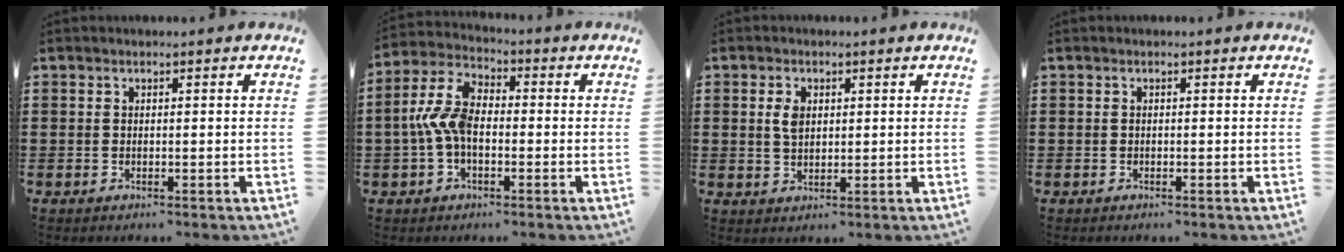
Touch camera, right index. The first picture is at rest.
{"total": 7.3, "force": [-1.1, 4.3, 5.8], "torque": [-0.153, -0.003, -0.030]}
{"total": 3.1, "force": [0.8, 1.9, 2.4], "torque": [-0.052, 0.008, 0.013]}
{"total": 0.0}